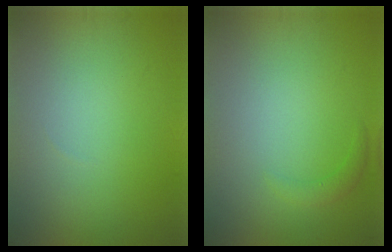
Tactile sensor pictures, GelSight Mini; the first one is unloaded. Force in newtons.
{"total": 1.2, "press": 1.2, "slide": 0.2}